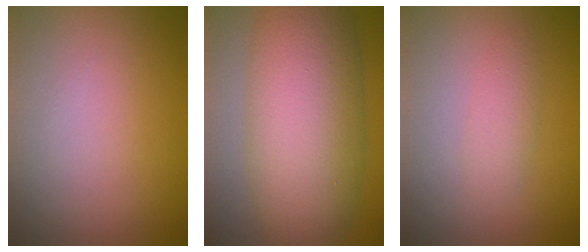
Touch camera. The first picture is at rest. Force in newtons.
{"total": 10.5, "press": 10.5, "slide": 0.2}
{"total": 1.6, "press": 1.6, "slide": 0.0}